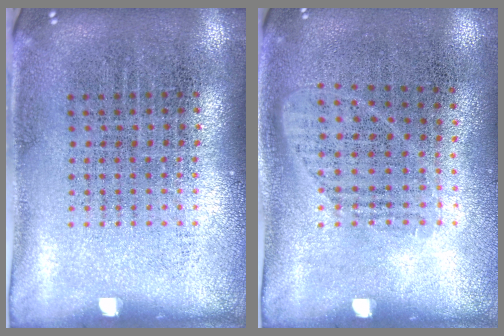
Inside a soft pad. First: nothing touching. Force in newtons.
{"total": 1.0, "press": 0.8, "slide": 0.6}